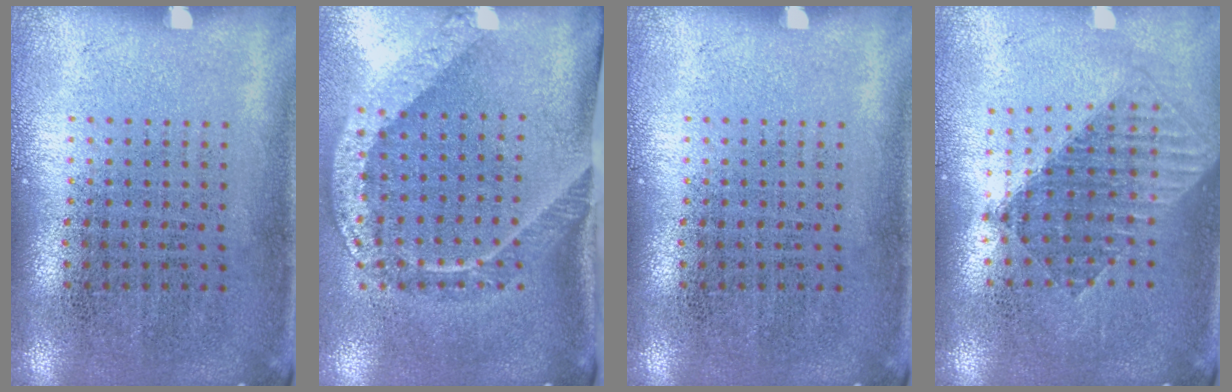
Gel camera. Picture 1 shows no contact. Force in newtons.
{"total": 2.1, "press": 1.5, "slide": 1.5}
{"total": 0.0}
{"total": 1.6, "press": 1.3, "slide": 0.9}